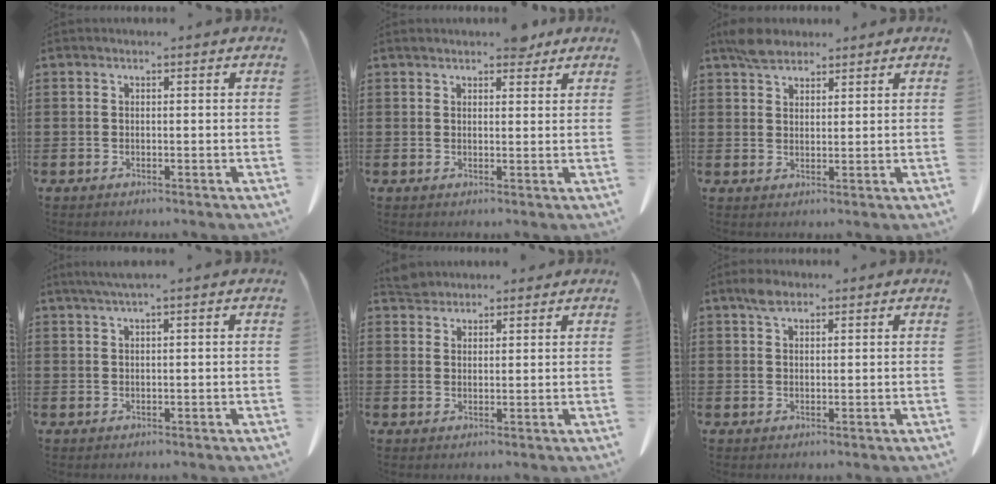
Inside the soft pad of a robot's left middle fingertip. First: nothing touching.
{"total": 3.2, "force": [2.7, 1.0, 1.3], "torque": [-0.023, 0.003, 0.050]}
{"total": 3.9, "force": [3.2, 1.6, 1.4], "torque": [-0.035, 0.005, 0.062]}
{"total": 1.8, "force": [1.1, -0.2, 1.4], "torque": [-0.026, -0.003, 0.021]}
{"total": 3.4, "force": [3.2, 0.8, 0.4], "torque": [-0.018, -0.004, 0.064]}
{"total": 2.5, "force": [1.8, 1.1, 1.4], "torque": [-0.031, 0.003, 0.033]}